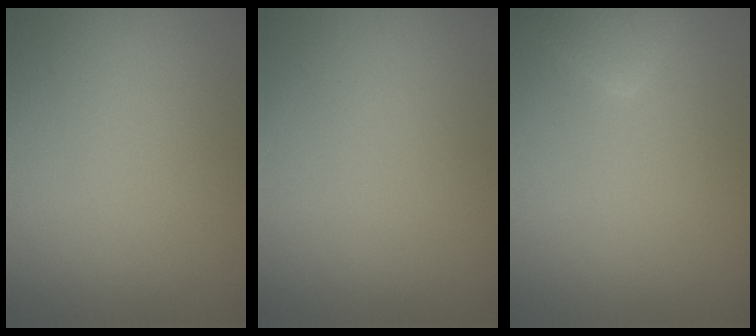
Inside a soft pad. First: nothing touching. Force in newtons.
{"total": 0.0}
{"total": 2.3, "press": 2.3, "slide": 0.2}